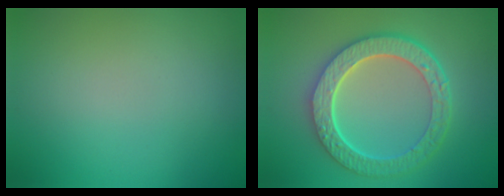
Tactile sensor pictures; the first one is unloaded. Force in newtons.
{"total": 6.7, "press": 5.3, "slide": 4.2}